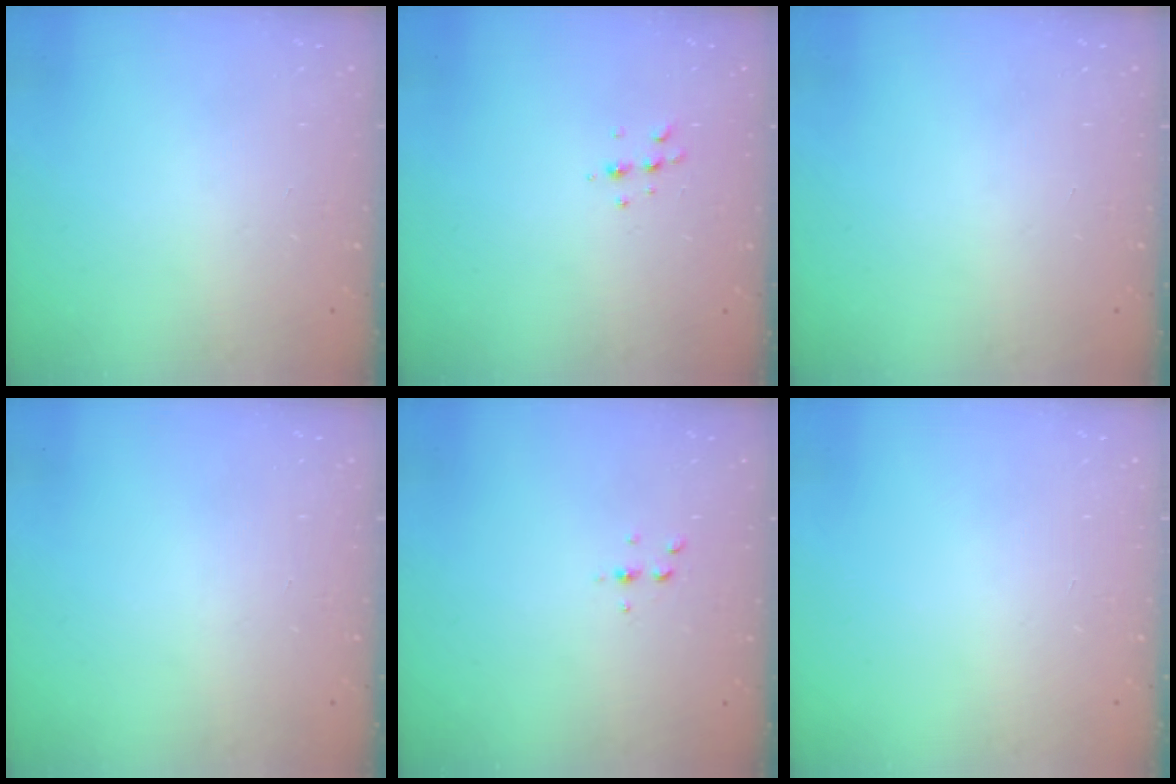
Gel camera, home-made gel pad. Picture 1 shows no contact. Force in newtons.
{"total": 4.7, "press": 4.6, "slide": 0.9}
{"total": 0.0}
{"total": 0.0}
{"total": 2.5, "press": 2.4, "slide": 0.2}
{"total": 0.0}